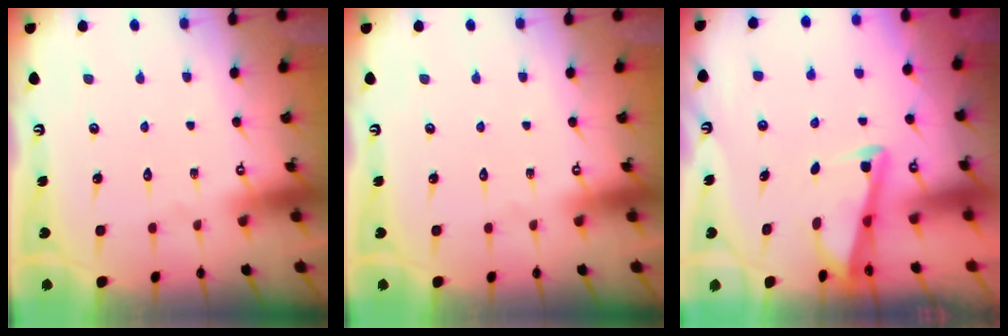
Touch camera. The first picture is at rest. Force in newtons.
{"total": 0.0}
{"total": 2.7, "press": 2.7, "slide": 0.4}